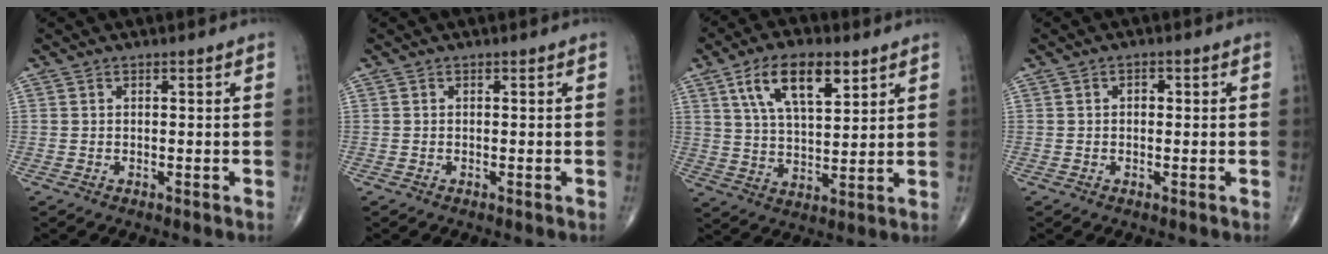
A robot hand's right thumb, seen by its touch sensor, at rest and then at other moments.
{"total": 0.0}
{"total": 13.0, "force": [6.4, 5.8, 9.7], "torque": [-0.147, -0.020, 0.116]}
{"total": 1.4, "force": [0.2, 1.0, 1.0], "torque": [-0.007, 0.003, -0.001]}